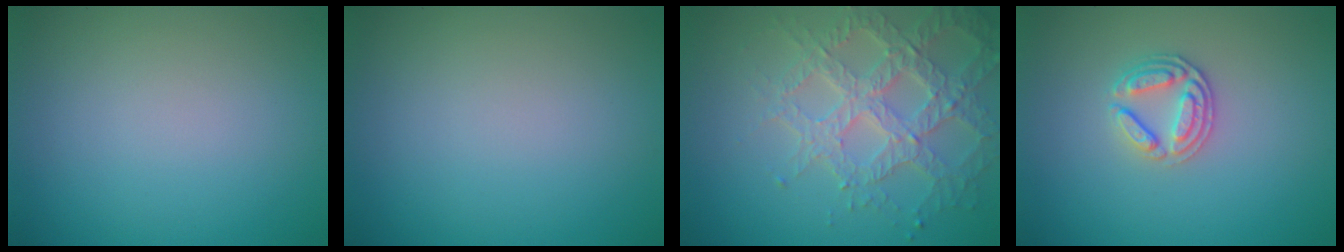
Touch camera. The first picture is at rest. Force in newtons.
{"total": 0.0}
{"total": 5.8, "press": 4.8, "slide": 3.2}
{"total": 2.7, "press": 2.5, "slide": 0.8}